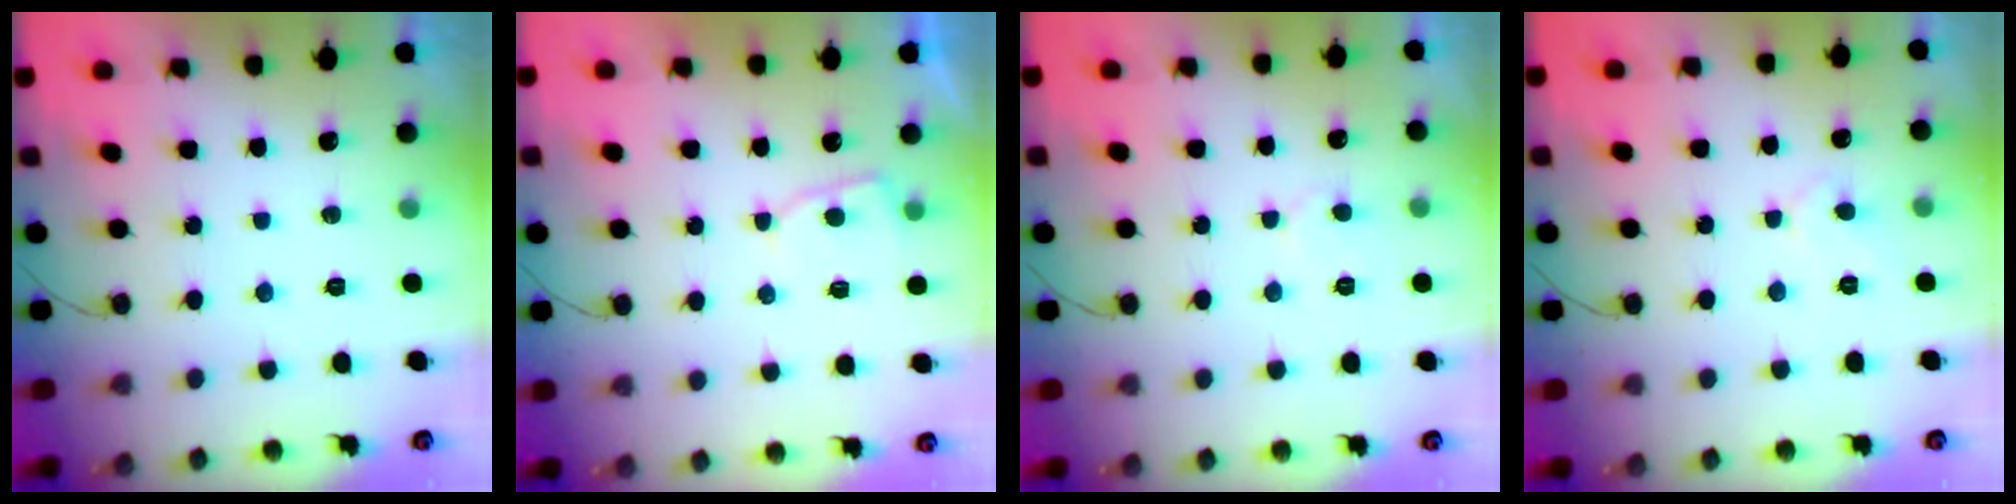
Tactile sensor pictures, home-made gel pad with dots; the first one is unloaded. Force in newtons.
{"total": 3.6, "press": 3.6, "slide": 0.4}
{"total": 3.2, "press": 3.1, "slide": 0.3}
{"total": 4.1, "press": 4.1, "slide": 0.6}